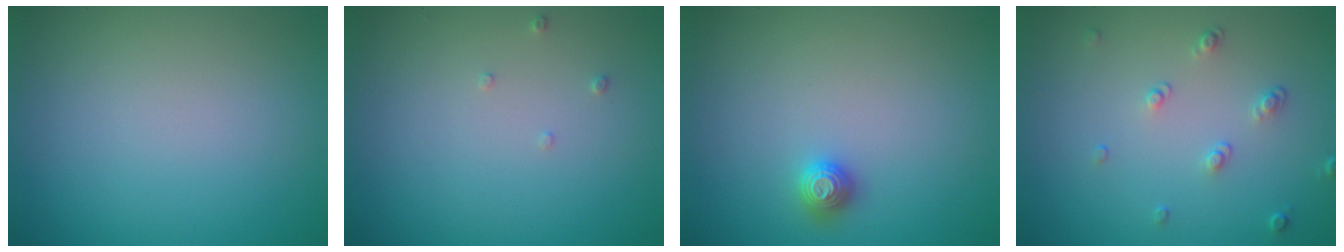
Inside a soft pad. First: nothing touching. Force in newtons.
{"total": 0.7, "press": 0.7, "slide": 0.2}
{"total": 1.2, "press": 1.1, "slide": 0.2}
{"total": 1.5, "press": 1.0, "slide": 1.1}